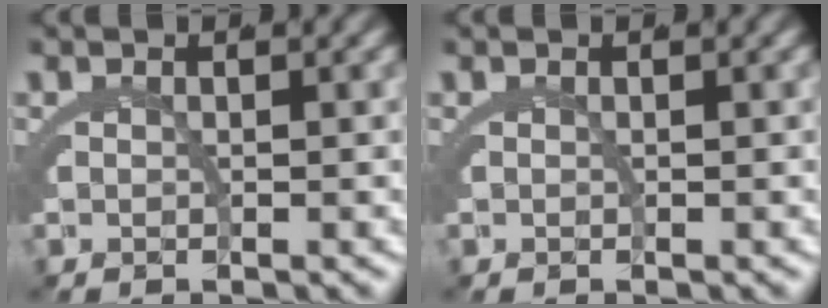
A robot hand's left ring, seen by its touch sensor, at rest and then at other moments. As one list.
[{"total": 0.0}]